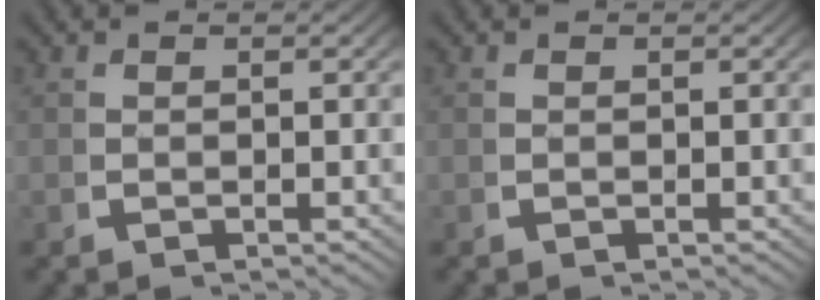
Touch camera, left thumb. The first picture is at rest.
{"total": 0.0}